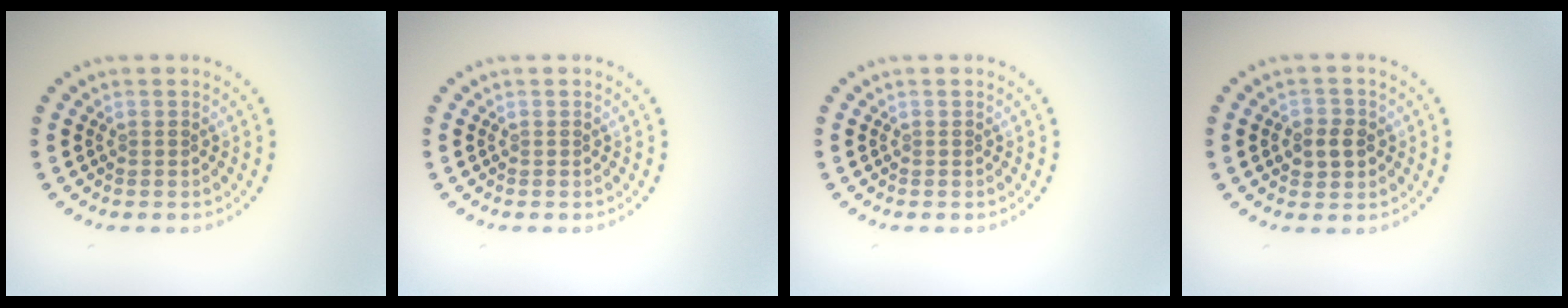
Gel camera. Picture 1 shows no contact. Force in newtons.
{"total": 0.0}
{"total": 0.0}
{"total": 2.4, "press": 2.4, "slide": 0.5}